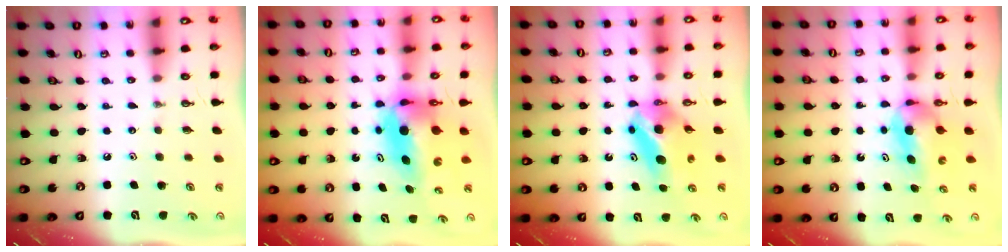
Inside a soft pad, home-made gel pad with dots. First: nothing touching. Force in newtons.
{"total": 9.9, "press": 9.2, "slide": 3.6}
{"total": 7.8, "press": 7.3, "slide": 2.8}
{"total": 5.9, "press": 4.5, "slide": 3.8}